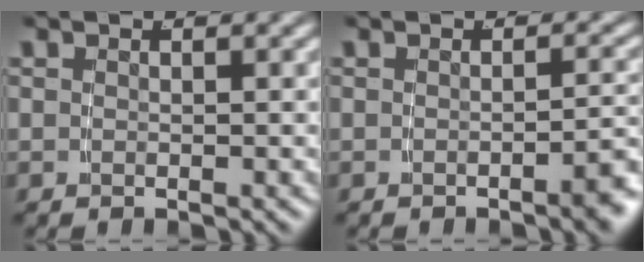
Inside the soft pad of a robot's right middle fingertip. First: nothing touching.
{"total": 2.2, "force": [-1.5, 0.1, 1.6], "torque": [-0.018, 0.007, -0.028]}